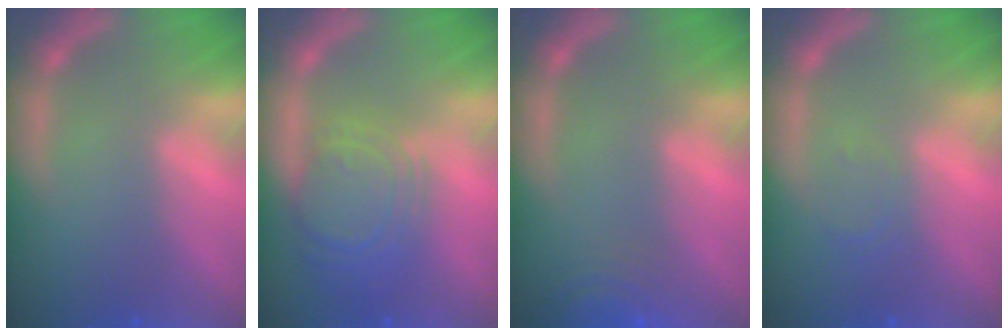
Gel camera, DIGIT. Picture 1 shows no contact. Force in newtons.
{"total": 8.1}
{"total": 7.0}
{"total": 1.5}